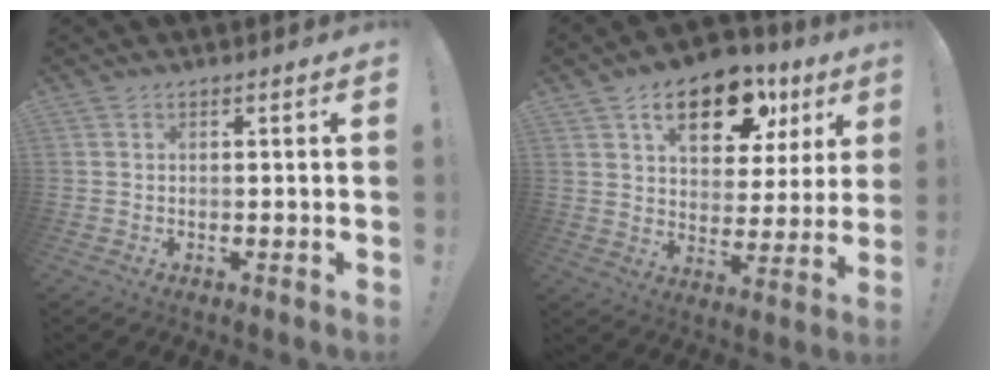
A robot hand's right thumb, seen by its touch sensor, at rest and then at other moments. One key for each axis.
{"total": 17.0, "fx": 9.4, "fy": 9.2, "fz": 10.9, "tx": -0.156, "ty": -0.042, "tz": 0.158}